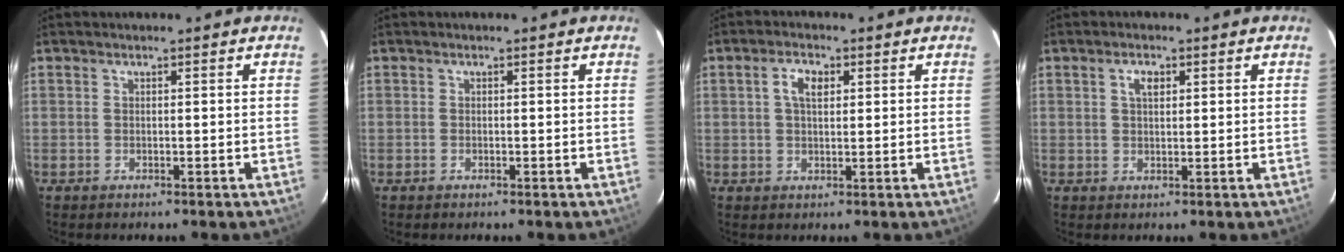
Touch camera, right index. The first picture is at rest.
{"total": 0.0}
{"total": 3.8, "force": [1.1, 2.0, 3.0], "torque": [-0.055, 0.011, 0.021]}
{"total": 2.5, "force": [1.0, 1.4, 1.8], "torque": [-0.032, 0.007, 0.017]}